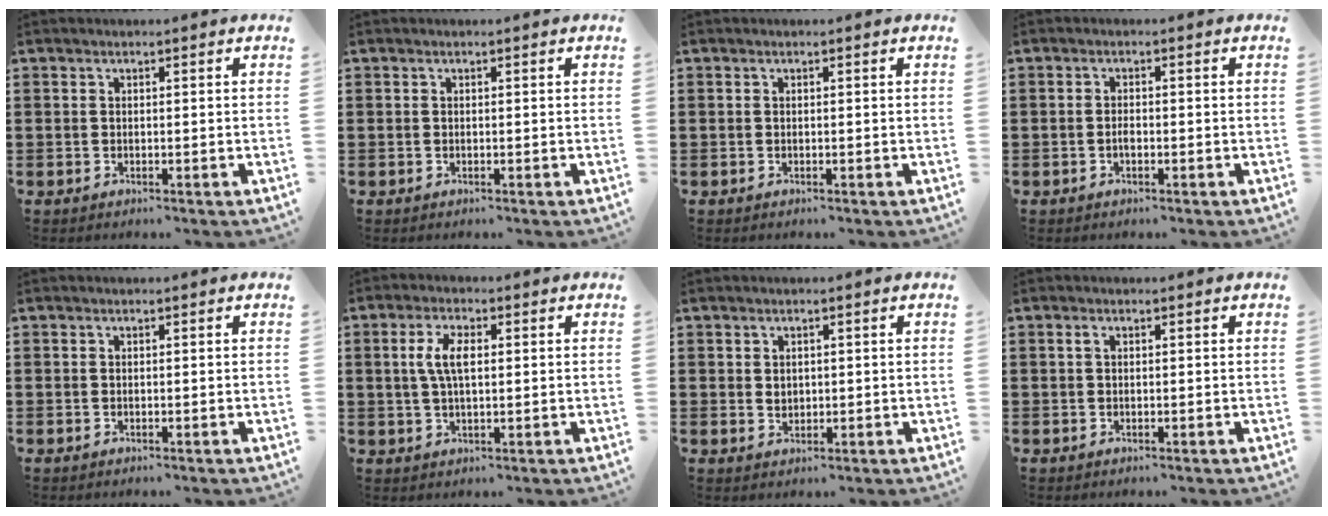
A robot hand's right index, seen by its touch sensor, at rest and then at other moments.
{"total": 0.0}
{"total": 0.0}
{"total": 1.3, "force": [-0.5, 0.5, 1.0], "torque": [-0.023, -0.003, -0.008]}
{"total": 0.0}
{"total": 5.0, "force": [0.7, 2.1, 4.5], "torque": [-0.102, 0.006, 0.008]}
{"total": 1.4, "force": [0.6, 1.1, 0.5], "torque": [-0.013, 0.006, 0.011]}
{"total": 0.5, "force": [0.2, 0.2, 0.4], "torque": [-0.011, 0.000, 0.003]}